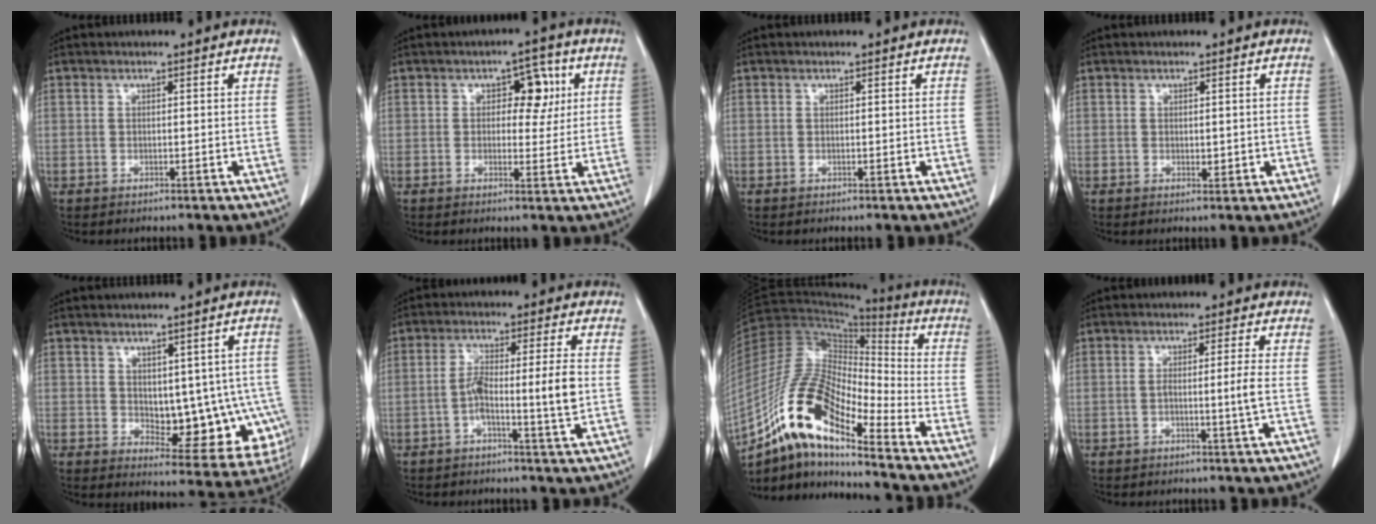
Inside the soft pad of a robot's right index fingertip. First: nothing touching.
{"total": 5.4, "force": [1.5, 3.0, 4.2], "torque": [-0.047, 0.015, 0.020]}
{"total": 0.0}
{"total": 1.3, "force": [0.0, 0.8, 1.1], "torque": [-0.012, -0.002, 0.003]}
{"total": 12.6, "force": [-1.0, 6.8, 10.5], "torque": [-0.108, 0.009, 0.006]}
{"total": 7.0, "force": [-1.3, -0.2, 6.9], "torque": [-0.125, 0.008, -0.024]}
{"total": 15.6, "force": [-9.9, 3.7, 11.5], "torque": [-0.230, 0.019, -0.178]}
{"total": 3.0, "force": [-0.6, -1.0, 2.8], "torque": [-0.049, -0.003, -0.010]}